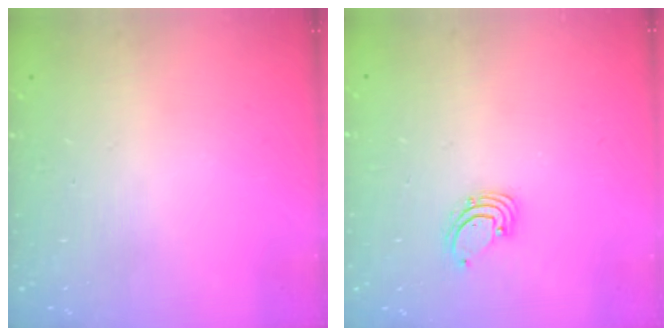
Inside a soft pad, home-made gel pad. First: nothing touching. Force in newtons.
{"total": 1.6, "press": 1.6, "slide": 0.1}